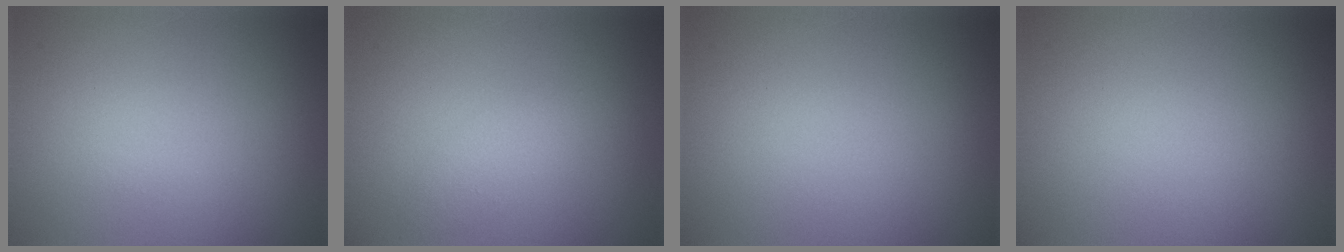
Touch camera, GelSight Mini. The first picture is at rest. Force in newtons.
{"total": 1.7, "press": 1.7, "slide": 0.0}
{"total": 0.0}
{"total": 0.0}